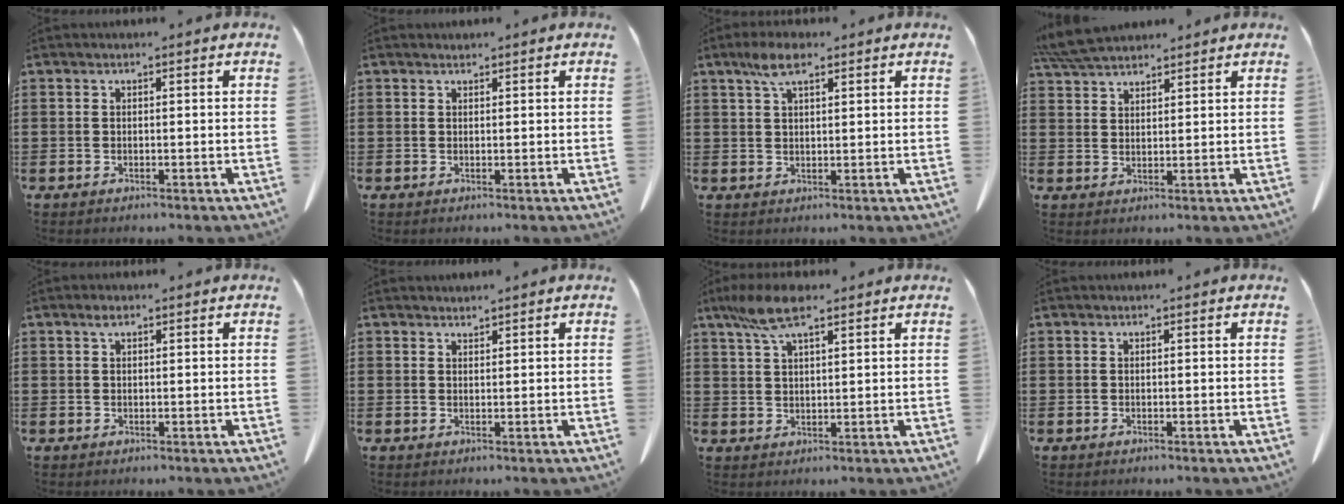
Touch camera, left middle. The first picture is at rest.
{"total": 0.7, "force": [0.6, 0.2, 0.0], "torque": [-0.001, -0.001, 0.014]}
{"total": 5.1, "force": [2.9, 1.7, 3.8], "torque": [-0.082, 0.004, 0.053]}
{"total": 5.7, "force": [5.2, 1.1, 2.1], "torque": [-0.056, -0.009, 0.100]}
{"total": 1.2, "force": [0.7, 0.6, 0.8], "torque": [-0.019, 0.003, 0.013]}
{"total": 1.2, "force": [1.2, 0.1, 0.0], "torque": [-0.002, -0.002, 0.024]}
{"total": 6.9, "force": [4.4, 2.0, 4.8], "torque": [-0.105, 0.001, 0.082]}
{"total": 0.0}